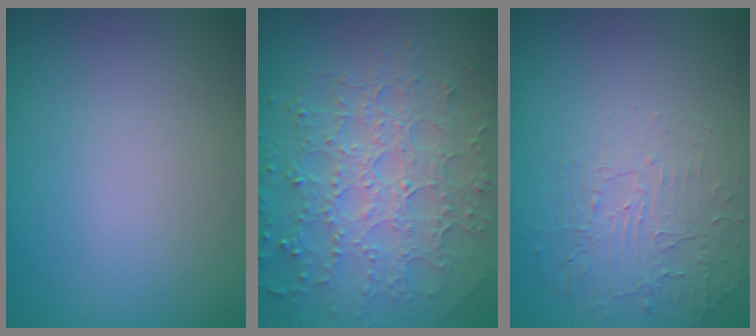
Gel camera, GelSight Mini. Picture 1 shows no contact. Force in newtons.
{"total": 7.3, "press": 5.3, "slide": 5.1}
{"total": 1.9, "press": 0.8, "slide": 1.7}